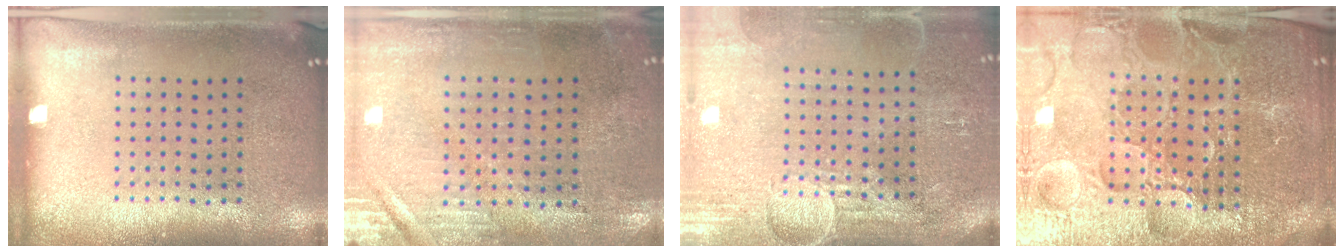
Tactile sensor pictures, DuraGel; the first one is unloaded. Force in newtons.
{"total": 0.6, "press": 0.5, "slide": 0.3}
{"total": 3.8, "press": 3.4, "slide": 1.6}
{"total": 5.8, "press": 5.3, "slide": 2.3}